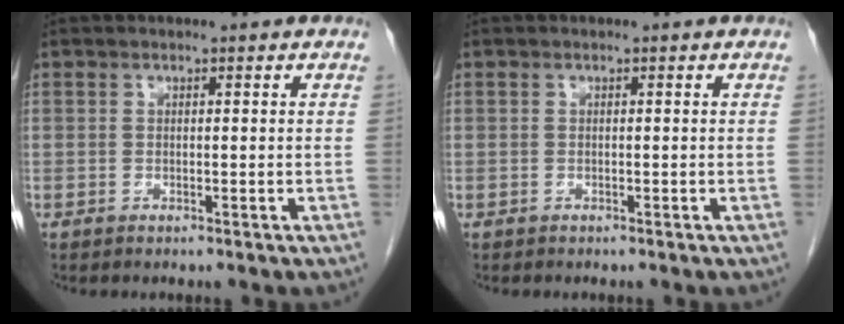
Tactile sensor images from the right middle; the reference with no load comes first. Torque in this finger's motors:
{"motor_torque": [-0.06, -0.08, -0.04, 0.01]}